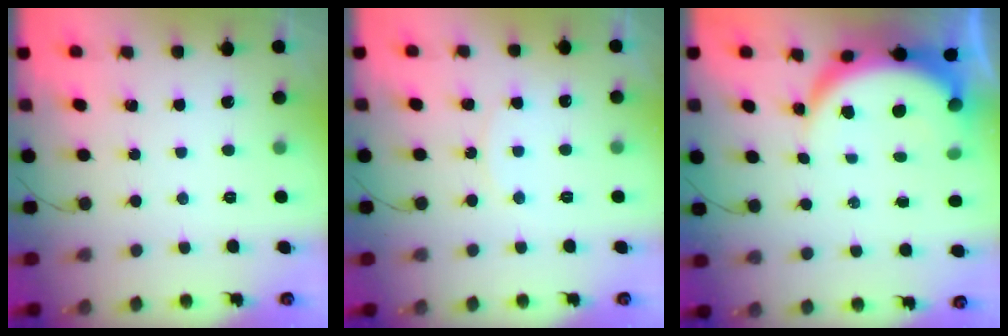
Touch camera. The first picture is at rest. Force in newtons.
{"total": 4.0, "press": 3.9, "slide": 0.4}
{"total": 8.4, "press": 8.3, "slide": 1.0}